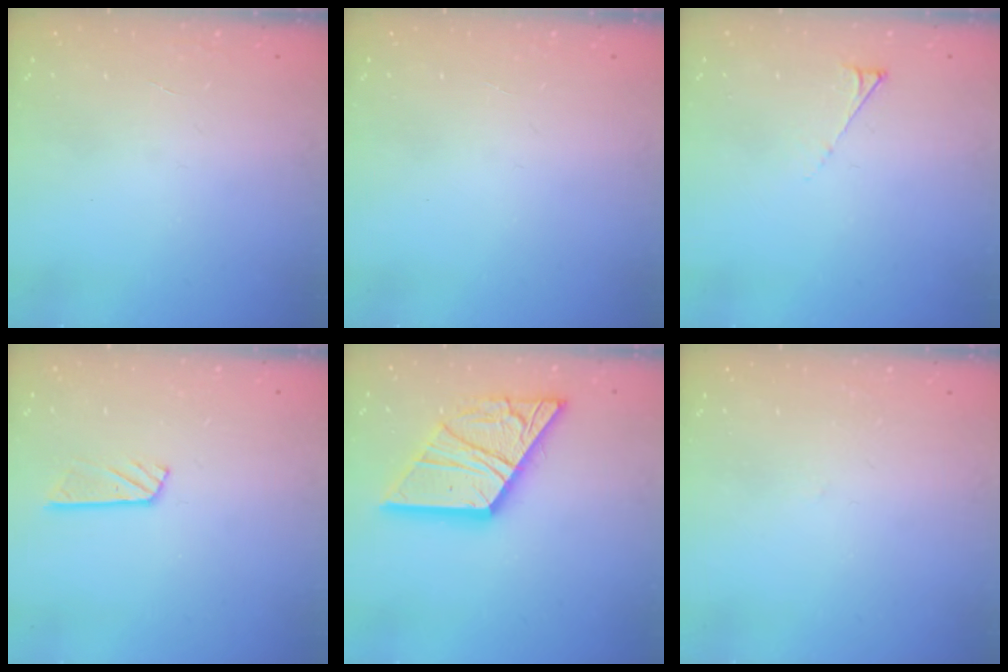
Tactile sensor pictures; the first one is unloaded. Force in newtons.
{"total": 0.0}
{"total": 3.7, "press": 3.6, "slide": 0.6}
{"total": 6.6, "press": 6.6, "slide": 0.1}
{"total": 21.8, "press": 21.7, "slide": 2.4}
{"total": 2.7, "press": 2.6, "slide": 0.3}